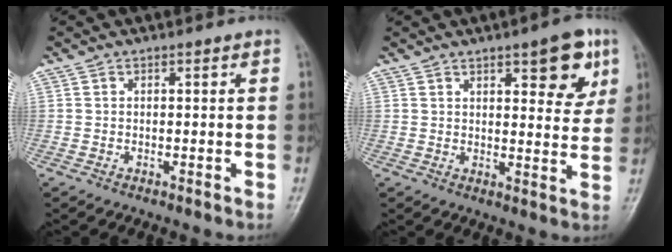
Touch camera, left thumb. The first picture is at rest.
{"total": 9.5, "force": [4.9, 3.4, 7.5], "torque": [-0.071, -0.022, 0.062]}